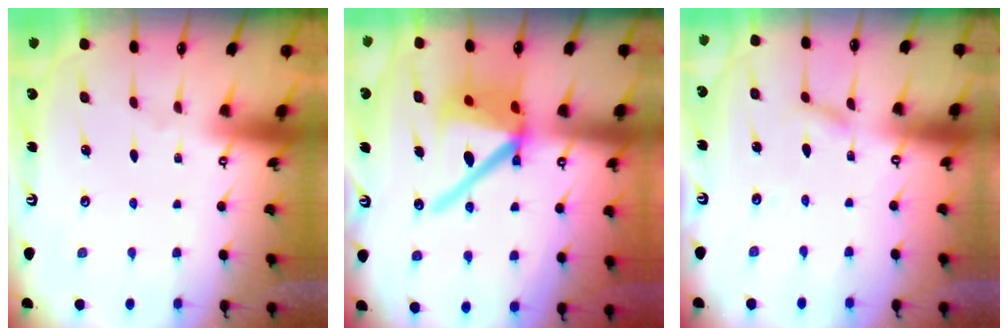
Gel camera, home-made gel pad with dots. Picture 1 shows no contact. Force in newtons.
{"total": 16.3, "press": 16.1, "slide": 2.2}
{"total": 2.1, "press": 2.1, "slide": 0.2}